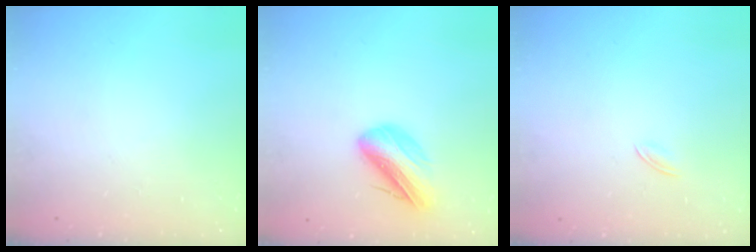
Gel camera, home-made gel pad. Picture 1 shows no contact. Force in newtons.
{"total": 11.7, "press": 11.5, "slide": 2.3}
{"total": 1.7, "press": 1.7, "slide": 0.5}